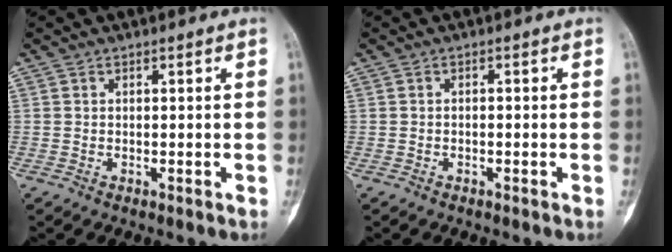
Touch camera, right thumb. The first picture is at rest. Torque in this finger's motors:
{"motor_torque": [-0.22, -0.05, -0.18, -0.11, -0.05]}